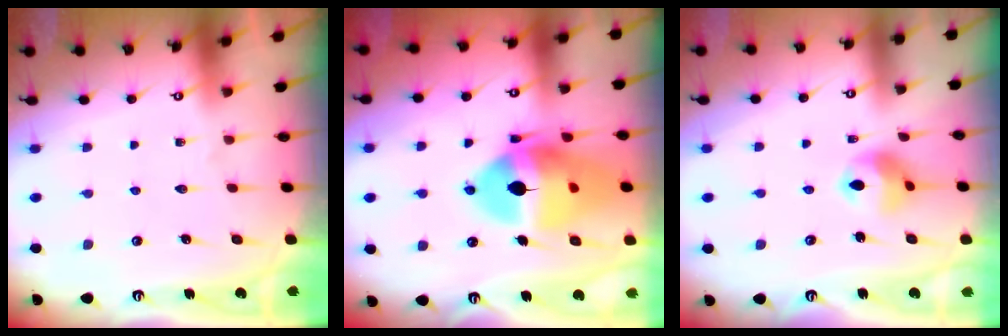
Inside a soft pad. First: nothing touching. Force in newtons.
{"total": 21.0, "press": 20.8, "slide": 2.4}
{"total": 9.7, "press": 9.6, "slide": 1.4}